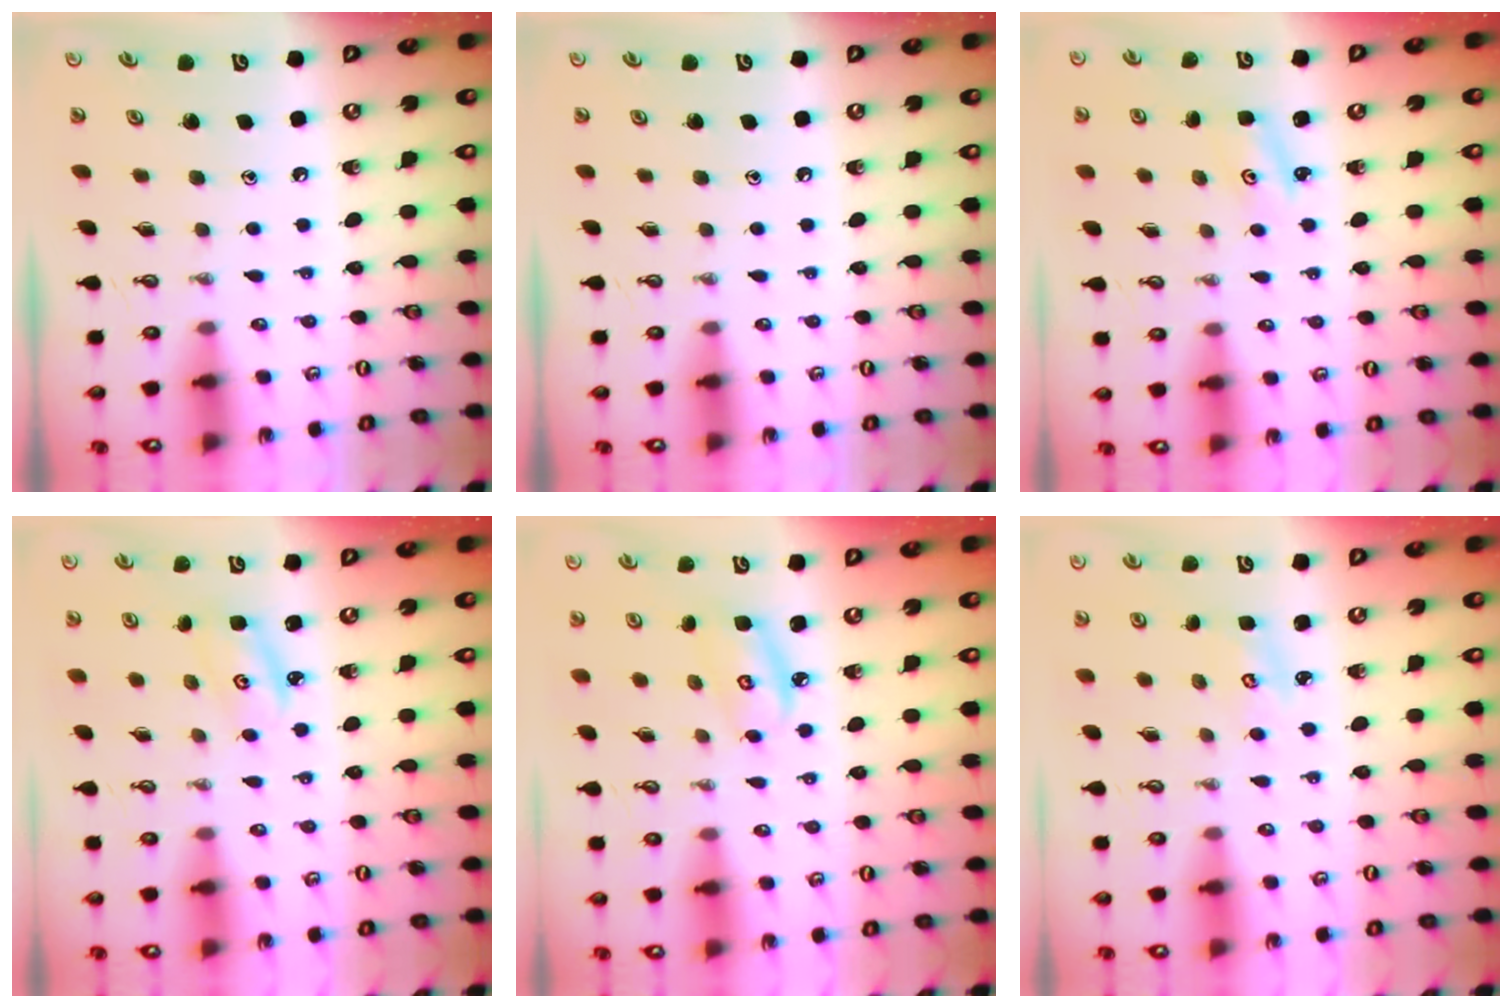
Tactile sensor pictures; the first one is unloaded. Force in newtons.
{"total": 0.0}
{"total": 2.0, "press": 2.0, "slide": 0.2}
{"total": 2.2, "press": 2.2, "slide": 0.2}
{"total": 4.9, "press": 4.9, "slide": 0.3}
{"total": 2.1, "press": 2.1, "slide": 0.2}